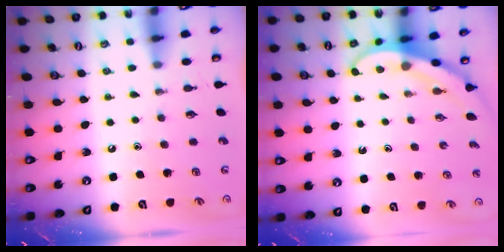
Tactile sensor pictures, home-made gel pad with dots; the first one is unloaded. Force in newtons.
{"total": 3.5, "press": 3.5, "slide": 0.1}